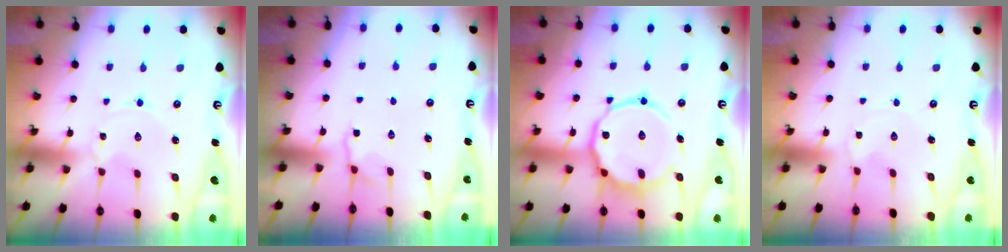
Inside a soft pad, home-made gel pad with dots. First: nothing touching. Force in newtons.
{"total": 2.5, "press": 1.9, "slide": 1.6}
{"total": 14.1, "press": 14.1, "slide": 1.3}
{"total": 0.8, "press": 0.7, "slide": 0.3}